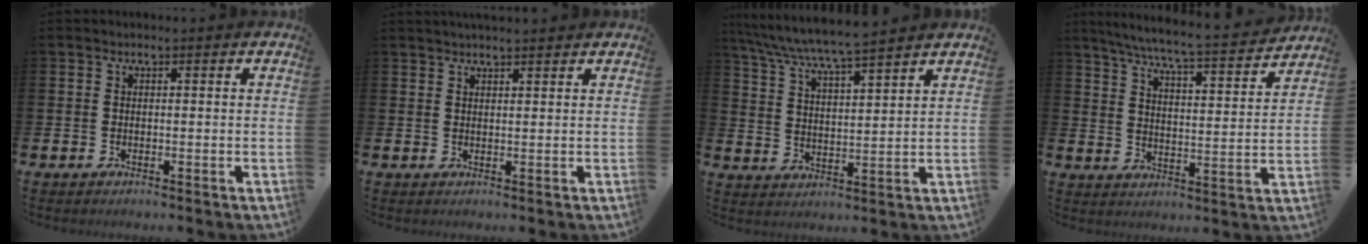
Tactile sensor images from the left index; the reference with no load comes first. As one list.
[{"total": 1.8, "force": [1.7, 0.1, 0.3], "torque": [-0.001, -0.005, 0.030]}, {"total": 6.7, "force": [6.5, -0.1, 1.8], "torque": [-0.065, -0.036, 0.114]}, {"total": 7.1, "force": [6.5, 0.0, 2.8], "torque": [-0.084, -0.048, 0.110]}]